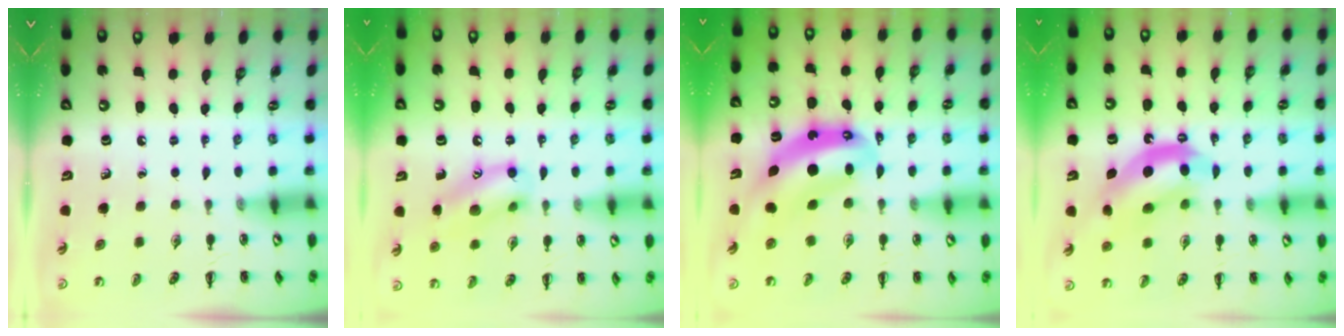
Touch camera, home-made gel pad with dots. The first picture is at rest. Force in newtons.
{"total": 13.7, "press": 13.6, "slide": 1.7}
{"total": 9.8, "press": 9.5, "slide": 2.2}
{"total": 11.9, "press": 11.5, "slide": 3.0}